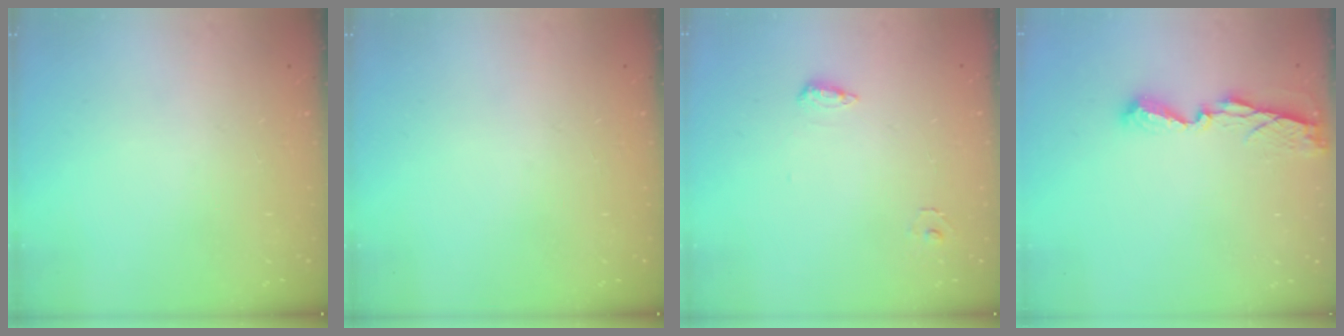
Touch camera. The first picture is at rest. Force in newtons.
{"total": 0.0}
{"total": 6.2, "press": 6.0, "slide": 1.2}
{"total": 7.2, "press": 7.2, "slide": 0.5}